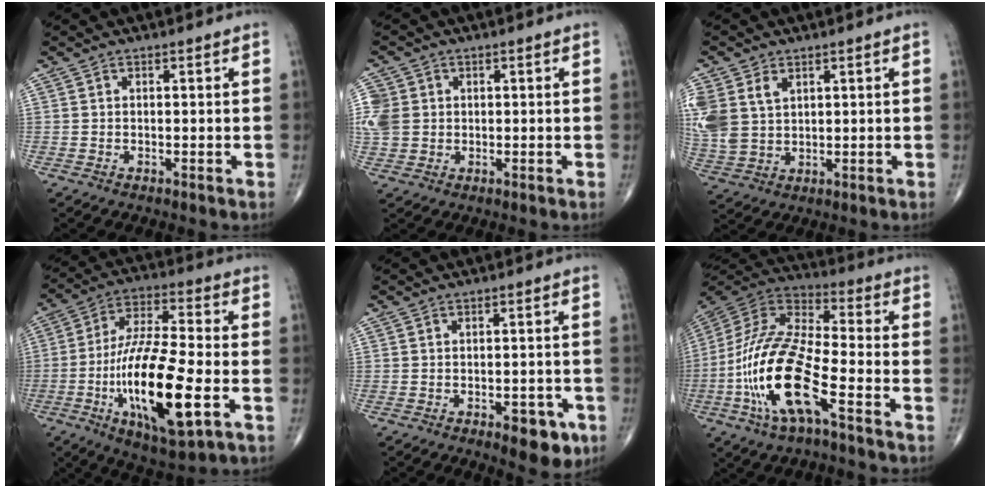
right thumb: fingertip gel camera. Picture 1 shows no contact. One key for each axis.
{"total": 10.7, "fx": 1.3, "fy": 9.5, "fz": 4.8, "tx": -0.138, "ty": 0.018, "tz": 0.036}
{"total": 12.3, "fx": 4.1, "fy": 8.8, "fz": 7.5, "tx": -0.187, "ty": 0.000, "tz": 0.096}
{"total": 21.4, "fx": -5.8, "fy": 6.4, "fz": 19.6, "tx": -0.366, "ty": 0.012, "tz": -0.091}
{"total": 6.7, "fx": -3.4, "fy": 3.1, "fz": 4.9, "tx": -0.041, "ty": 0.013, "tz": -0.038}
{"total": 19.8, "fx": -7.3, "fy": 6.3, "fz": 17.3, "tx": -0.367, "ty": 0.033, "tz": -0.137}